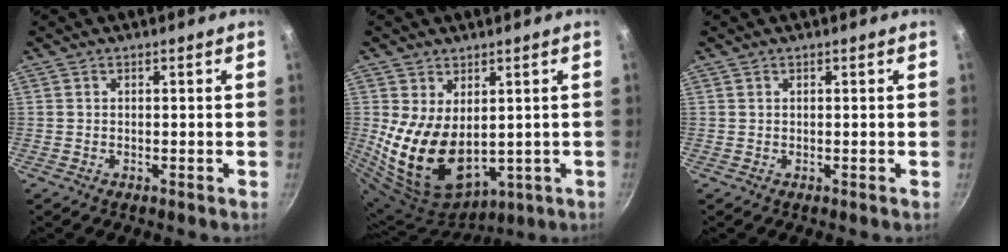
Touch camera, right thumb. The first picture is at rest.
{"total": 15.1, "force": [0.8, 9.6, 11.6], "torque": [-0.207, -0.033, 0.044]}
{"total": 0.0}